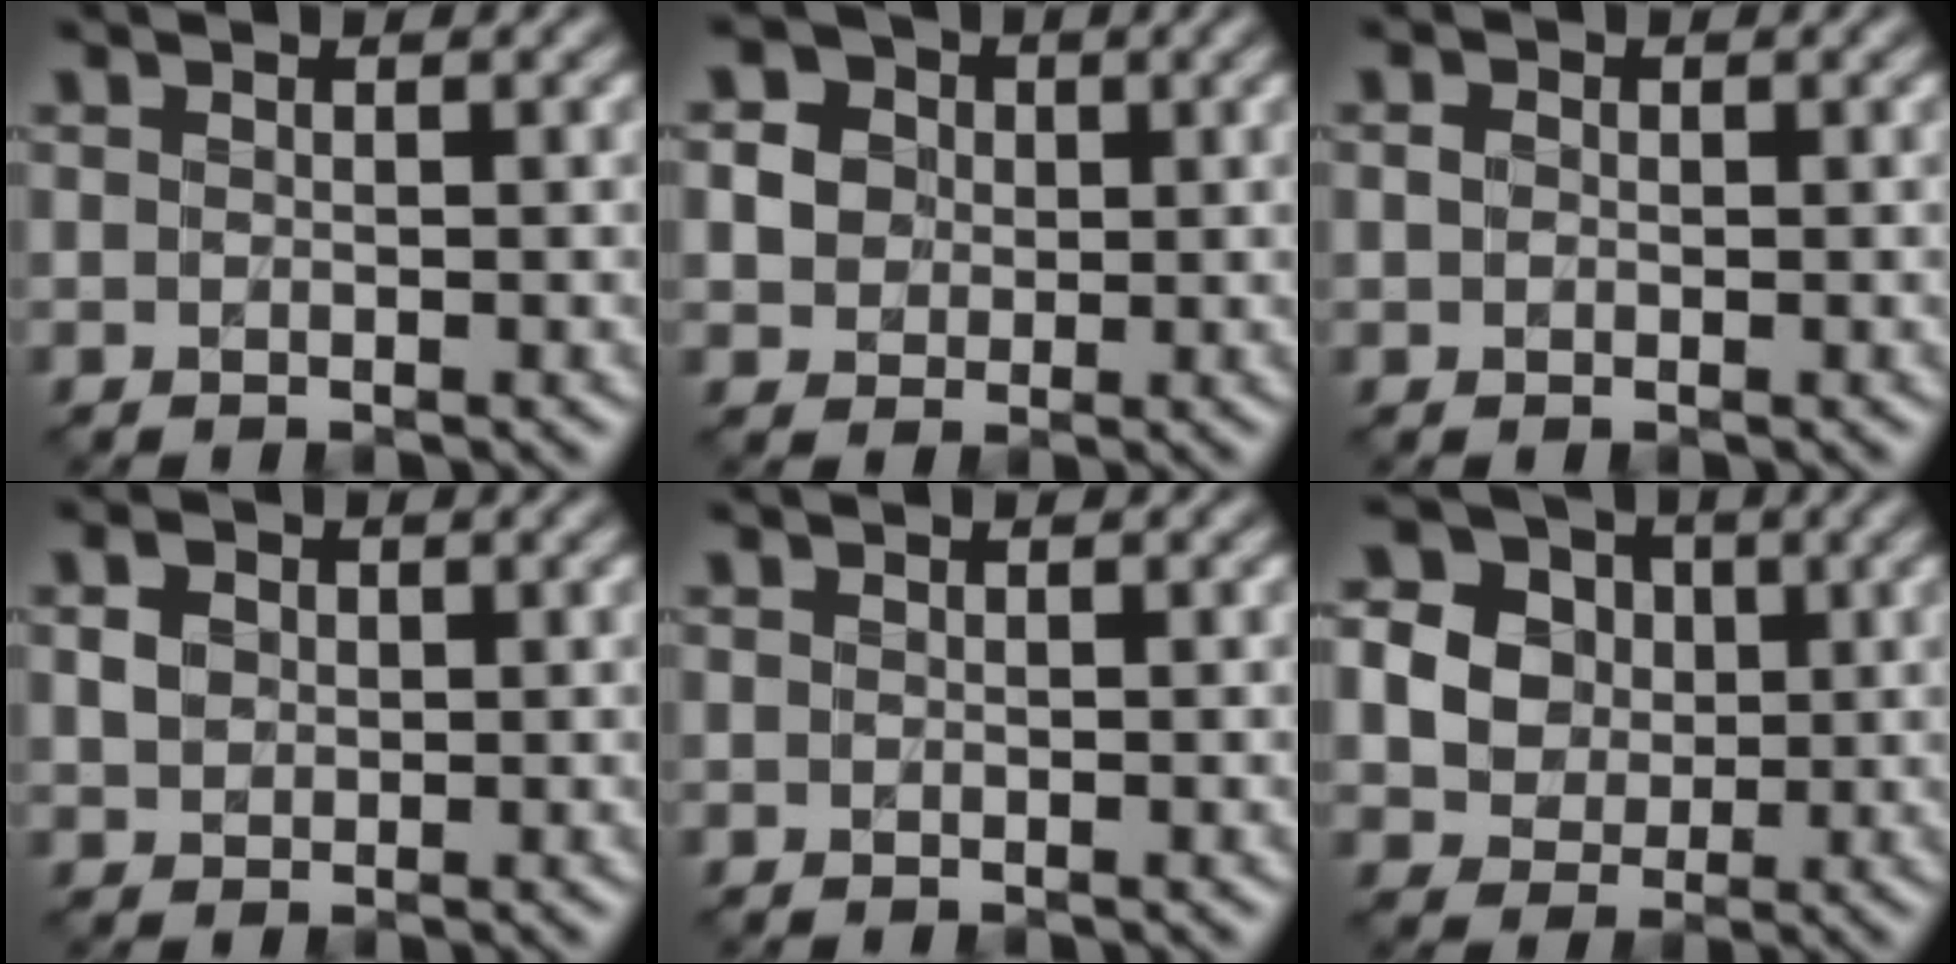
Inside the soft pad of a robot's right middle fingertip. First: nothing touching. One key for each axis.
{"total": 4.7, "fx": 1.3, "fy": 4.1, "fz": 1.9, "tx": -0.039, "ty": 0.017, "tz": 0.021}
{"total": 0.9, "fx": 0.1, "fy": 0.7, "fz": 0.4, "tx": -0.009, "ty": 0.000, "tz": -0.001}
{"total": 1.8, "fx": 0.3, "fy": 1.5, "fz": 0.9, "tx": -0.019, "ty": 0.001, "tz": 0.006}
{"total": 0.0}
{"total": 10.5, "fx": 2.8, "fy": 9.1, "fz": 4.4, "tx": -0.116, "ty": 0.027, "tz": 0.048}